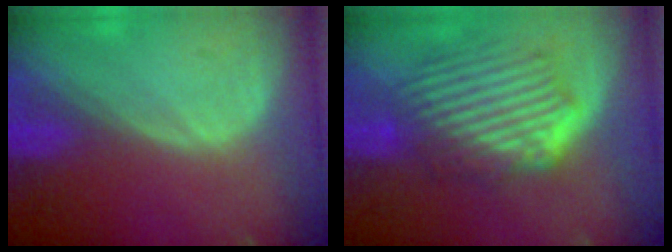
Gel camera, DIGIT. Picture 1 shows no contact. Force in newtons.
{"total": 9.6, "press": 8.5, "slide": 4.5}